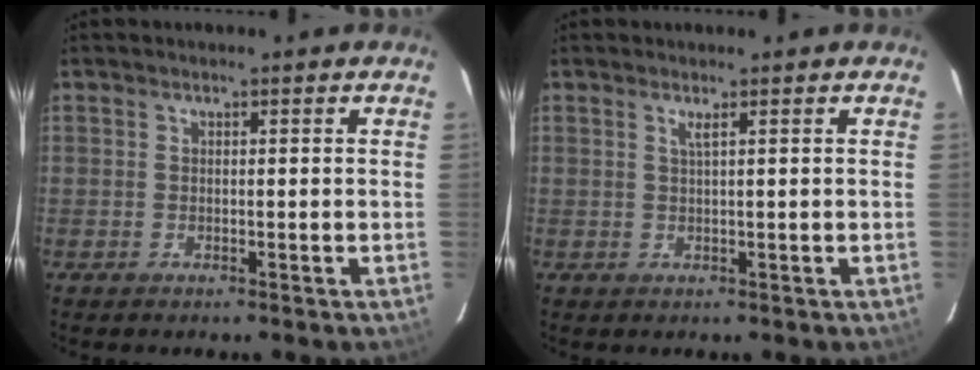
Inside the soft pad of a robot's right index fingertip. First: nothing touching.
{"total": 1.1, "force": [0.5, -0.3, 0.9], "torque": [-0.017, -0.001, 0.009]}